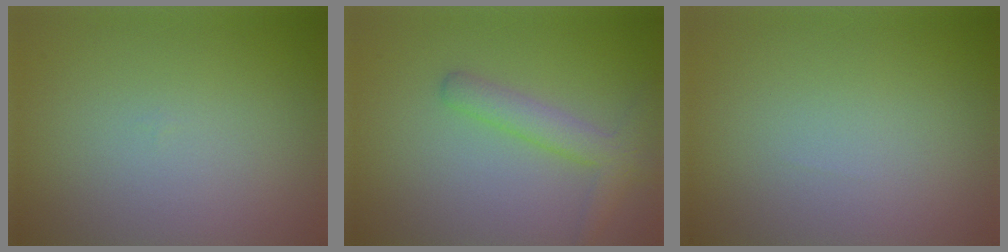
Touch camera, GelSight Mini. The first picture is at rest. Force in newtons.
{"total": 2.9, "press": 2.9, "slide": 0.2}
{"total": 0.0}